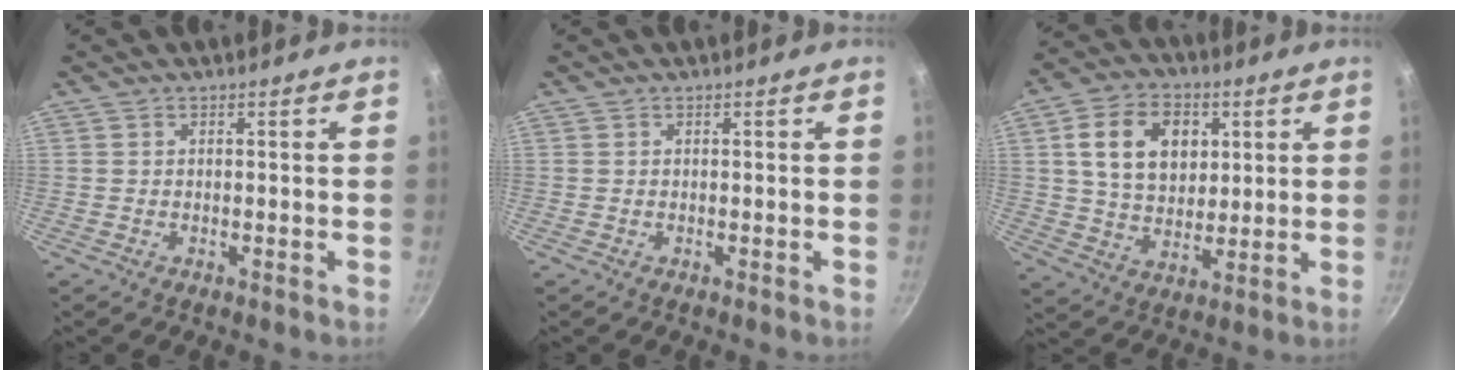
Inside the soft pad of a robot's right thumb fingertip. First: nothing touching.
{"total": 0.0}
{"total": 13.8, "force": [3.7, 10.0, 8.8], "torque": [-0.124, -0.001, 0.059]}